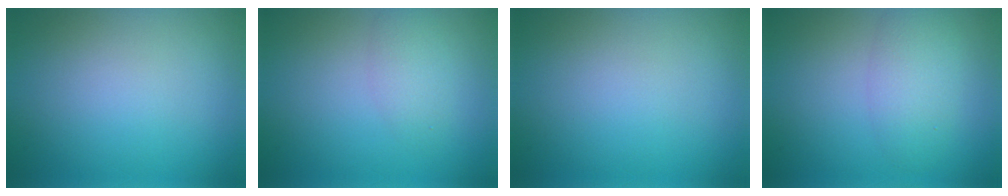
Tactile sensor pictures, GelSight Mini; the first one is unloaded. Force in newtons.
{"total": 2.1, "press": 2.1, "slide": 0.0}
{"total": 0.0}
{"total": 2.4, "press": 2.4, "slide": 0.2}